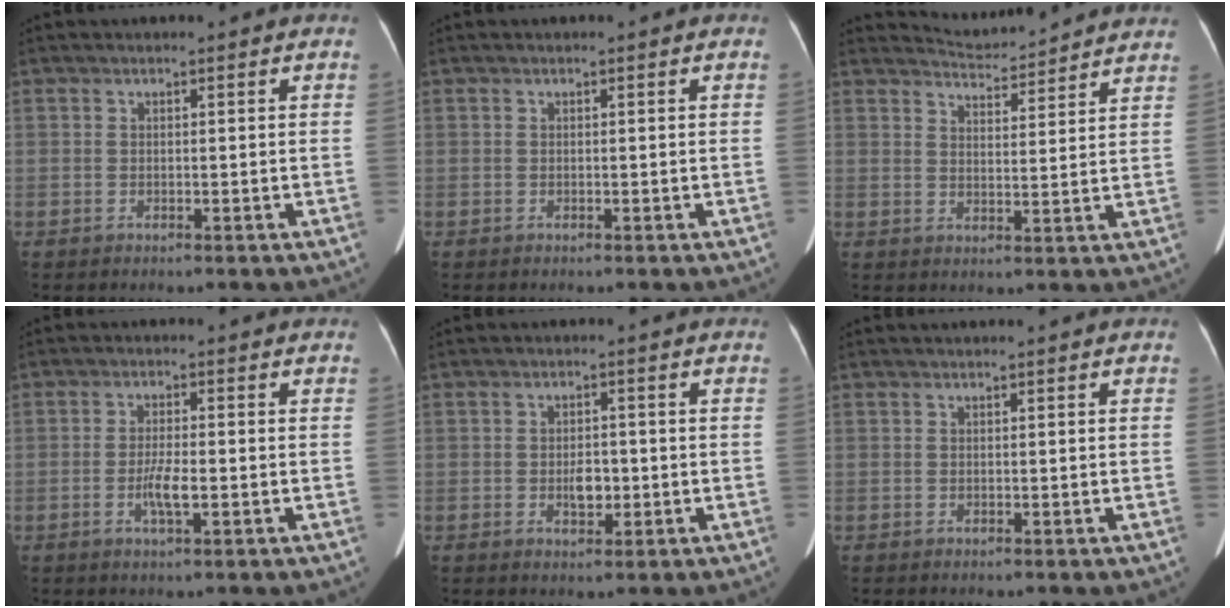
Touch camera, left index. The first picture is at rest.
{"total": 0.0}
{"total": 8.1, "force": [8.0, 0.4, 0.4], "torque": [-0.015, 0.011, 0.105]}
{"total": 3.5, "force": [-1.1, 0.5, 3.3], "torque": [-0.067, -0.004, -0.020]}
{"total": 2.9, "force": [-0.7, 1.6, 2.3], "torque": [-0.039, 0.000, -0.008]}
{"total": 0.0}